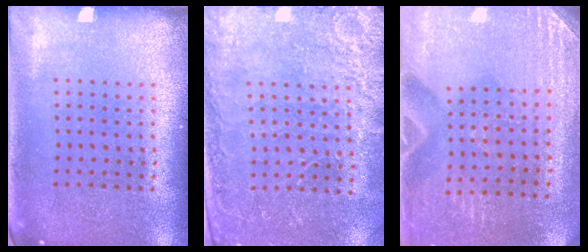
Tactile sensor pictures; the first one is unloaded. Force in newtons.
{"total": 2.8, "press": 2.7, "slide": 0.4}
{"total": 3.0, "press": 2.8, "slide": 1.0}